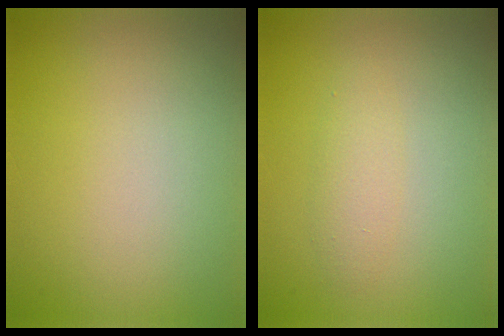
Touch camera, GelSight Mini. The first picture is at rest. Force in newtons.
{"total": 1.6, "press": 1.6, "slide": 0.1}